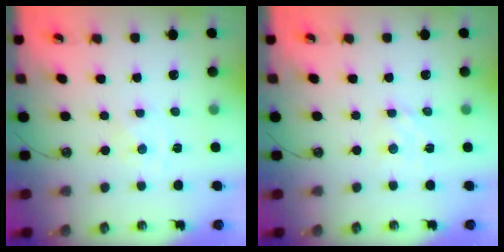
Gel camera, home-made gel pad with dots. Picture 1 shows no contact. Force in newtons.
{"total": 3.0, "press": 3.0, "slide": 0.1}